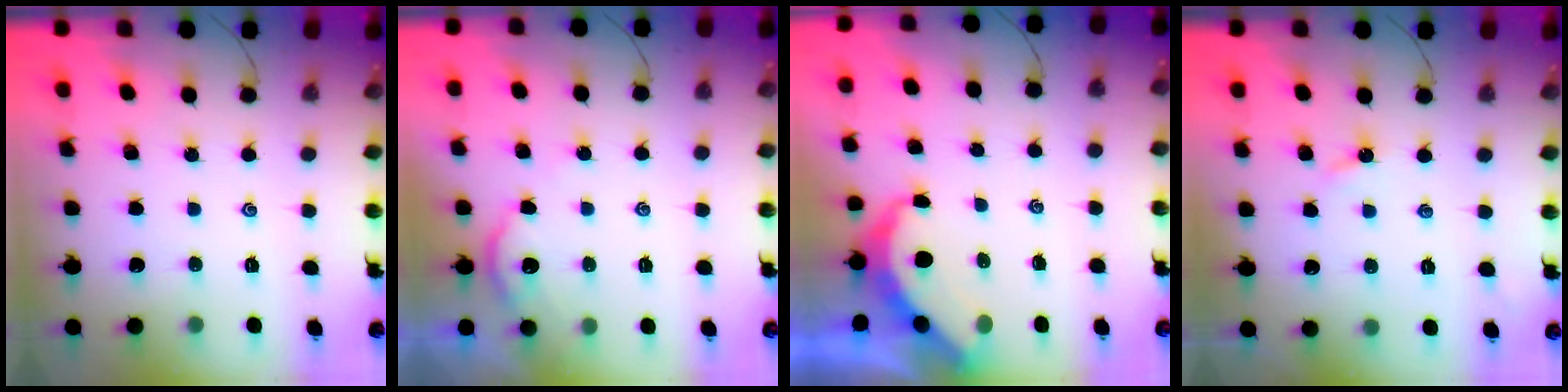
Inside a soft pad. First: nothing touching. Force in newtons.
{"total": 2.8, "press": 2.8, "slide": 0.4}
{"total": 5.0, "press": 4.9, "slide": 0.5}
{"total": 2.0, "press": 2.0, "slide": 0.3}